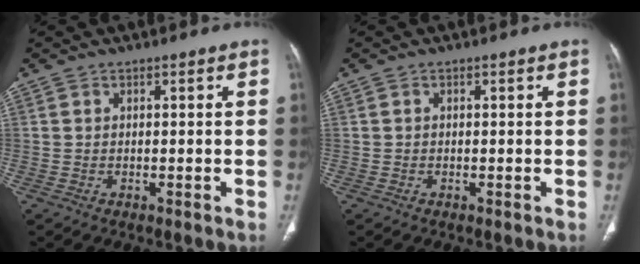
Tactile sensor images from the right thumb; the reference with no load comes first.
{"total": 0.0}